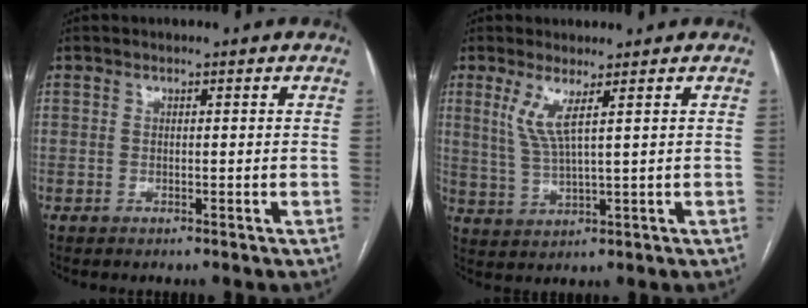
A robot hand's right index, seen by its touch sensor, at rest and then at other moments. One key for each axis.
{"total": 4.8, "fx": 2.2, "fy": -0.1, "fz": 4.3, "tx": -0.095, "ty": -0.007, "tz": 0.052}